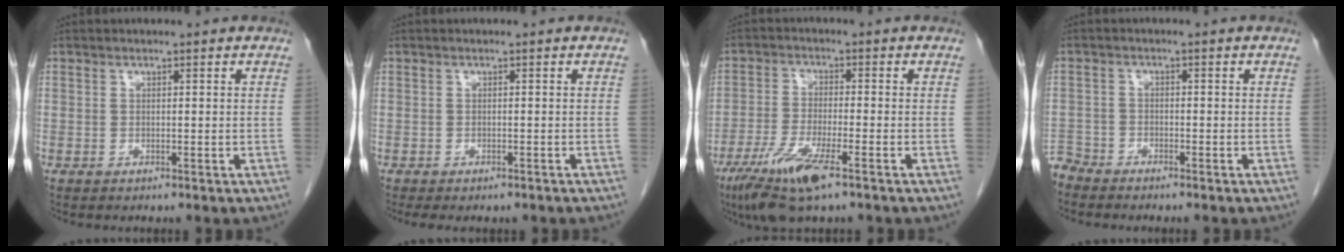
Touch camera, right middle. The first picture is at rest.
{"total": 5.0, "force": [-4.2, 1.7, 2.3], "torque": [-0.024, -0.005, -0.047]}
{"total": 9.1, "force": [-5.4, 1.1, 7.2], "torque": [-0.149, -0.023, -0.099]}
{"total": 3.4, "force": [-3.4, 0.6, -0.3], "torque": [0.008, -0.009, -0.066]}